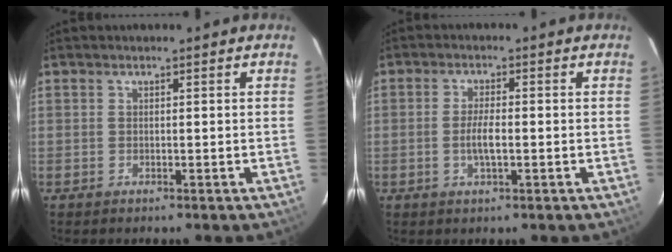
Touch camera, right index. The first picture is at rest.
{"total": 3.6, "force": [-0.8, 1.1, 3.4], "torque": [-0.065, -0.003, -0.013]}